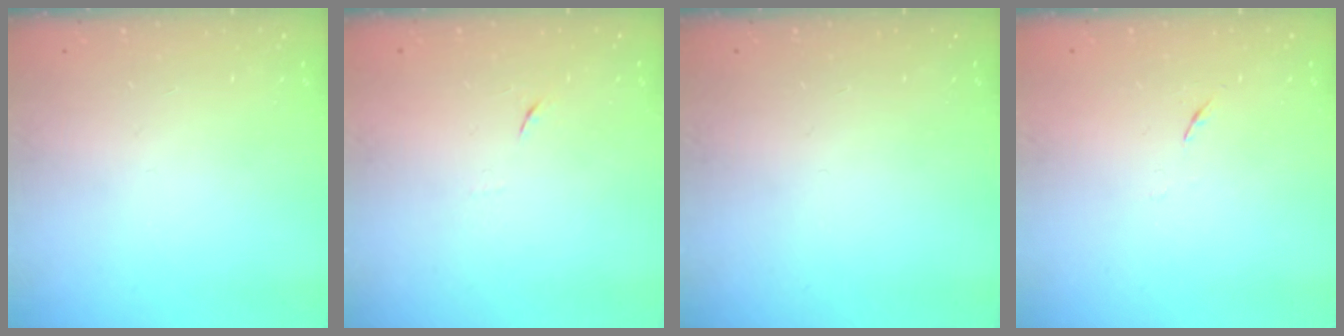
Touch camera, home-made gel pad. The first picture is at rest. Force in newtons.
{"total": 5.2, "press": 5.1, "slide": 0.7}
{"total": 0.0}
{"total": 3.5, "press": 3.4, "slide": 0.6}